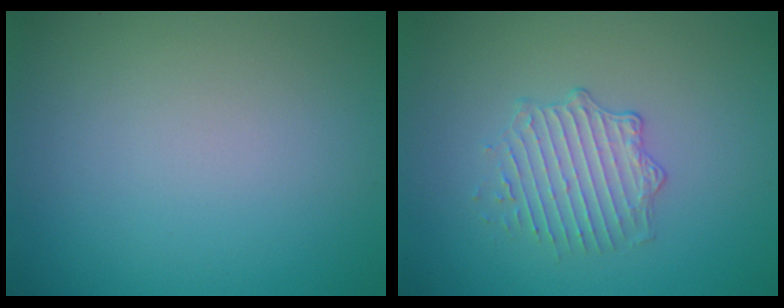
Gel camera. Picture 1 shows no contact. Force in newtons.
{"total": 2.3, "press": 1.6, "slide": 1.6}